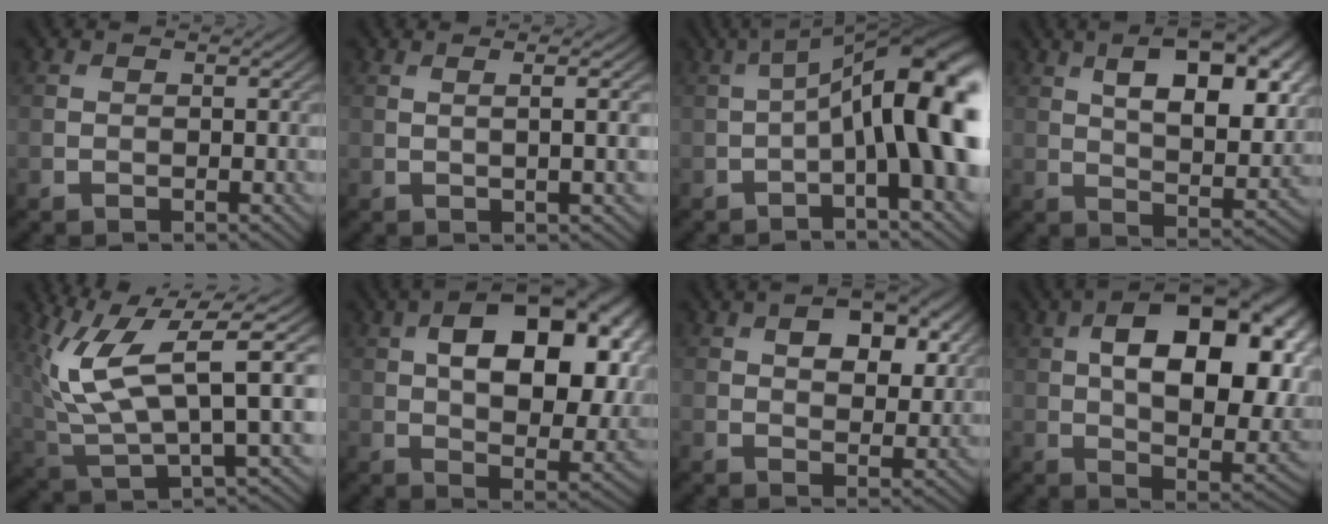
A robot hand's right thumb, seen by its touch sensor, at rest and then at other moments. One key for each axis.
{"total": 4.1, "fx": 0.5, "fy": 0.7, "fz": 4.0, "tx": -0.055, "ty": 0.016, "tz": 0.007}
{"total": 16.2, "fx": -0.4, "fy": 4.9, "fz": 15.5, "tx": -0.221, "ty": 0.016, "tz": -0.008}
{"total": 14.3, "fx": 5.7, "fy": 6.4, "fz": 11.5, "tx": -0.170, "ty": 0.011, "tz": 0.082}
{"total": 13.6, "fx": 3.3, "fy": 4.4, "fz": 12.4, "tx": -0.267, "ty": 0.000, "tz": 0.069}
{"total": 16.6, "fx": 4.4, "fy": 9.3, "fz": 13.0, "tx": -0.179, "ty": 0.018, "tz": 0.064}
{"total": 7.1, "fx": 2.7, "fy": 3.9, "fz": 5.3, "tx": -0.076, "ty": -0.001, "tz": 0.039}
{"total": 18.2, "fx": 4.5, "fy": 9.8, "fz": 14.7, "tx": -0.213, "ty": 0.016, "tz": 0.063}